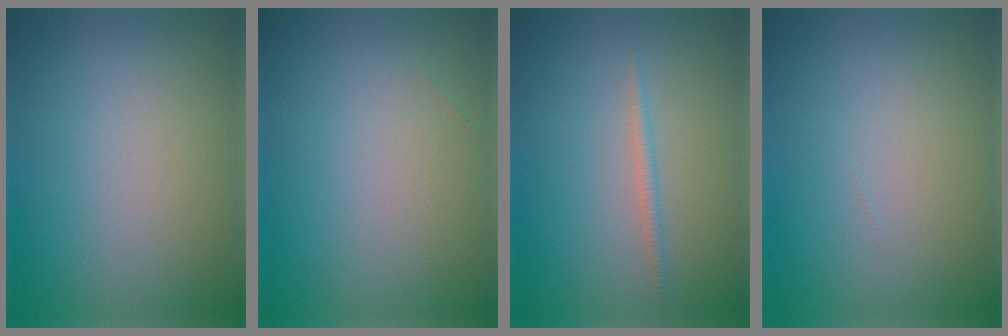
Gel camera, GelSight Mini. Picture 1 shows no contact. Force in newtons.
{"total": 0.0}
{"total": 0.9, "press": 0.9, "slide": 0.0}
{"total": 0.0}